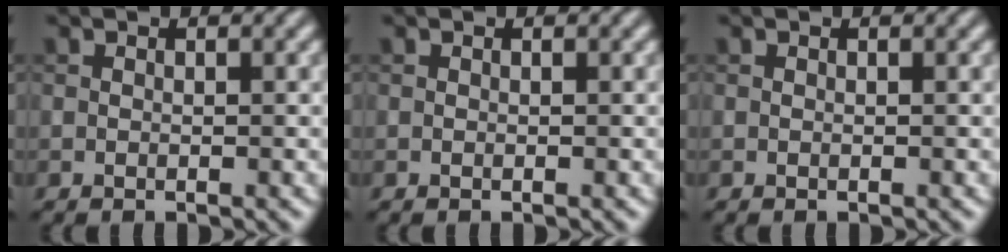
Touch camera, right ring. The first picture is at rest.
{"total": 0.0}
{"total": 0.0}